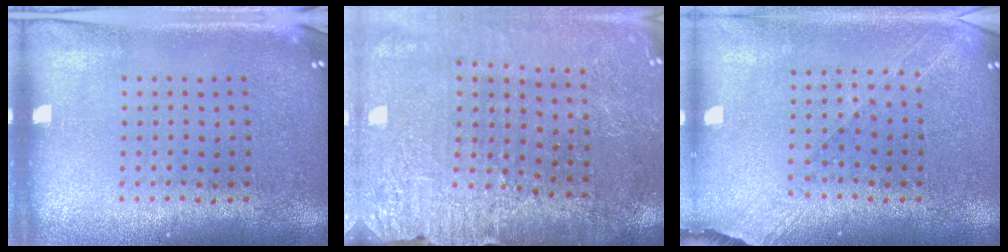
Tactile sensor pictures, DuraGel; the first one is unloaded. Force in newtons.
{"total": 3.0, "press": 3.0, "slide": 0.3}
{"total": 1.3, "press": 1.2, "slide": 0.5}